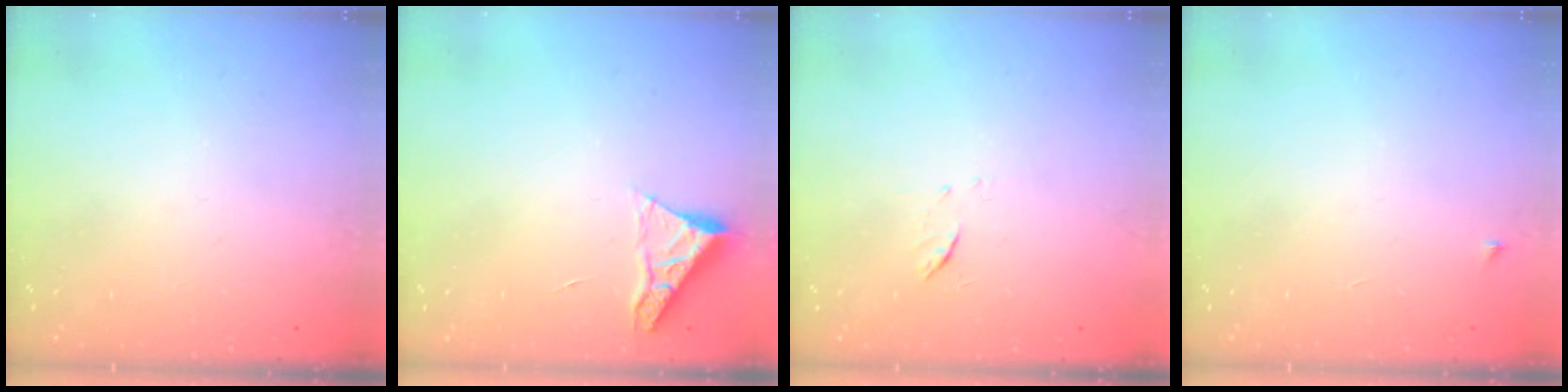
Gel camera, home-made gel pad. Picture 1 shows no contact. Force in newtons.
{"total": 5.3, "press": 5.3, "slide": 0.5}
{"total": 5.2, "press": 5.1, "slide": 0.7}
{"total": 2.5, "press": 2.4, "slide": 0.4}